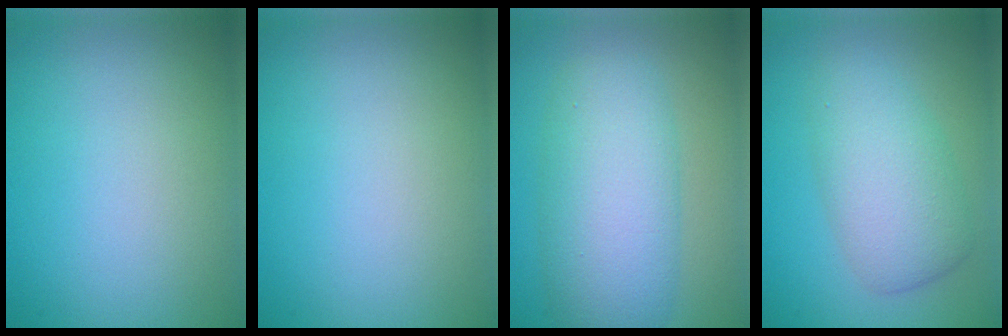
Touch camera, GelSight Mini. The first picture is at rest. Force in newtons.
{"total": 0.0}
{"total": 7.5, "press": 7.5, "slide": 0.1}
{"total": 5.3, "press": 5.3, "slide": 0.1}